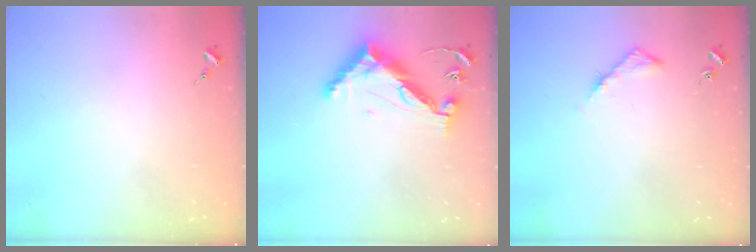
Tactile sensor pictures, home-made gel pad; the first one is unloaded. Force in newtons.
{"total": 13.0, "press": 13.0, "slide": 0.6}
{"total": 4.3, "press": 4.3, "slide": 0.4}